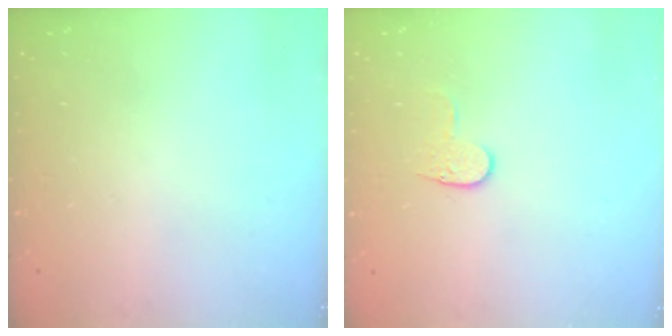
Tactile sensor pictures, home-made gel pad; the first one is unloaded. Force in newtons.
{"total": 5.3, "press": 5.2, "slide": 0.5}